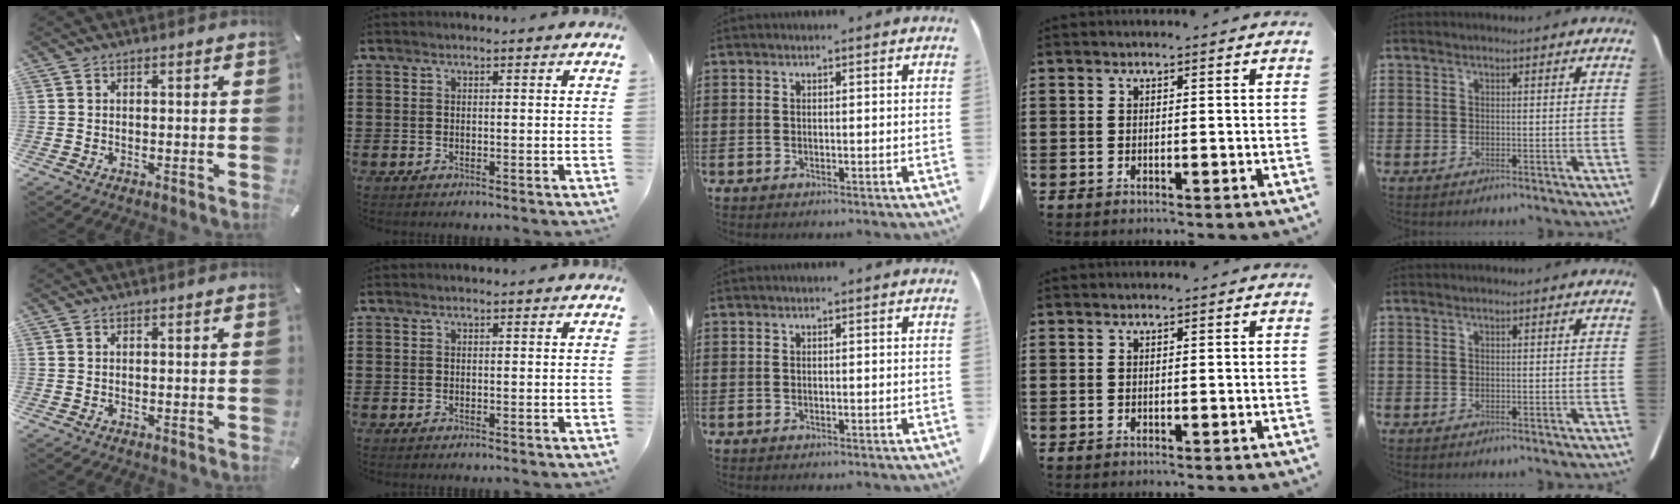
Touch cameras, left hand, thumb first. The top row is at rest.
{}